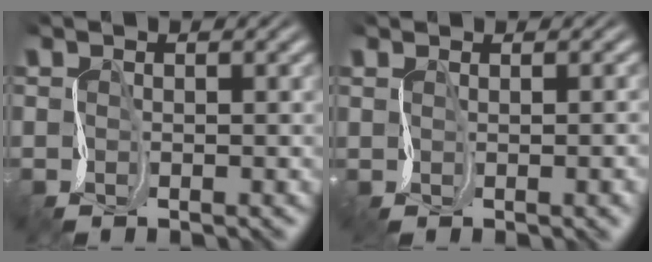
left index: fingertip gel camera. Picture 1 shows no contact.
{"total": 3.9, "force": [-0.2, 1.8, 3.4], "torque": [-0.016, 0.008, 0.005]}